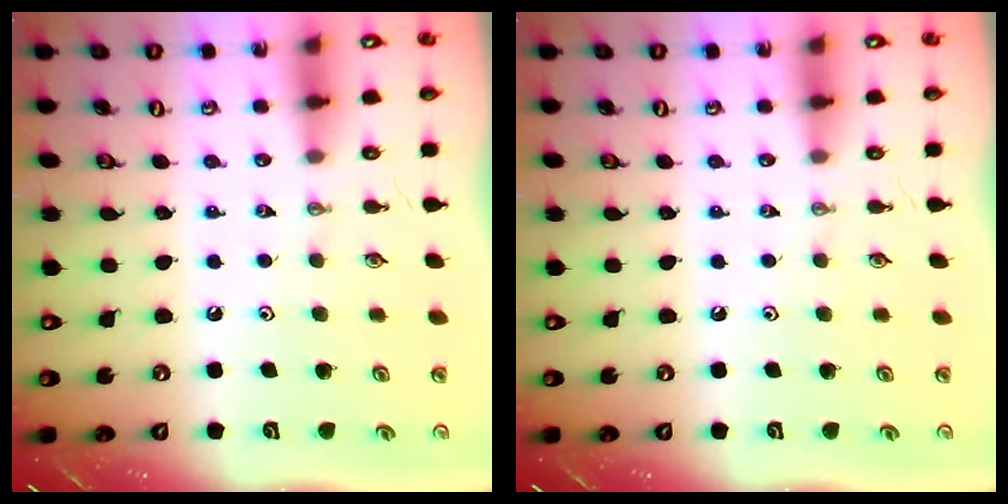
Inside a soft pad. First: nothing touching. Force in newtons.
{"total": 0.0}